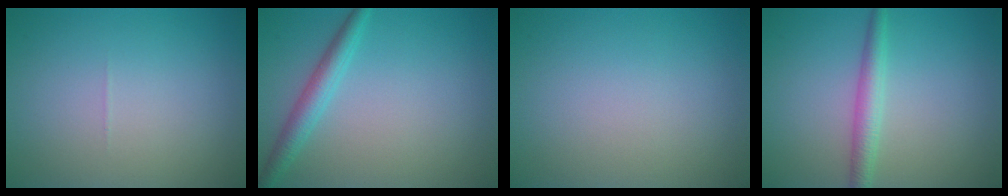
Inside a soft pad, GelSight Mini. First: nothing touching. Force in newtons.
{"total": 2.6, "press": 2.6, "slide": 0.1}
{"total": 0.0}
{"total": 2.4, "press": 2.4, "slide": 0.0}